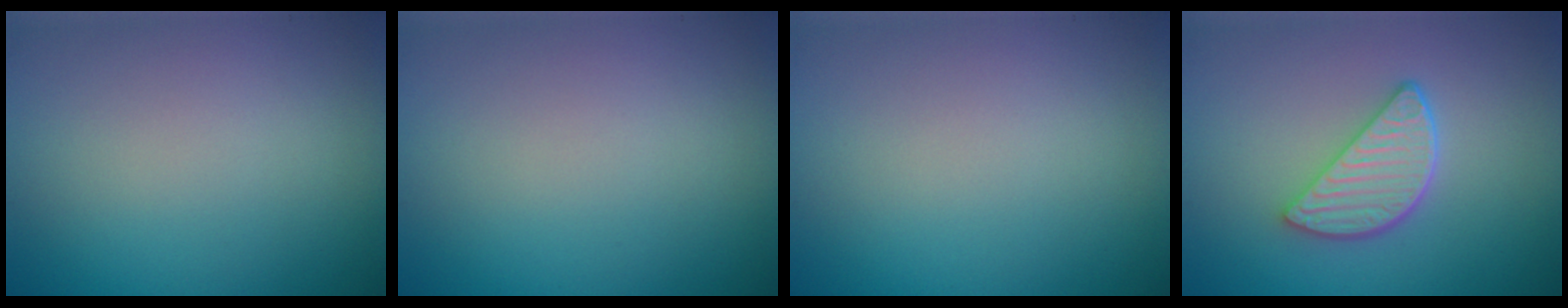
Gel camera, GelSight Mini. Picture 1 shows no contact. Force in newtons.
{"total": 0.0}
{"total": 0.0}
{"total": 4.0, "press": 3.2, "slide": 2.5}